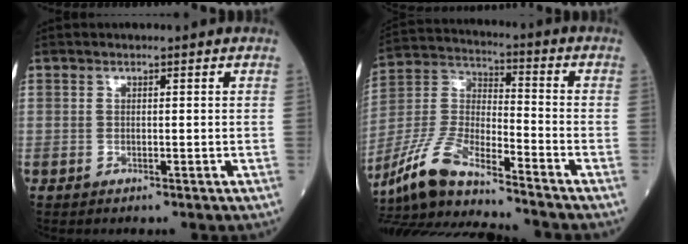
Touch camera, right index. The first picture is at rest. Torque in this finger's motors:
{"motor_torque": [0.12, -0.16, 0.41, 0.19]}